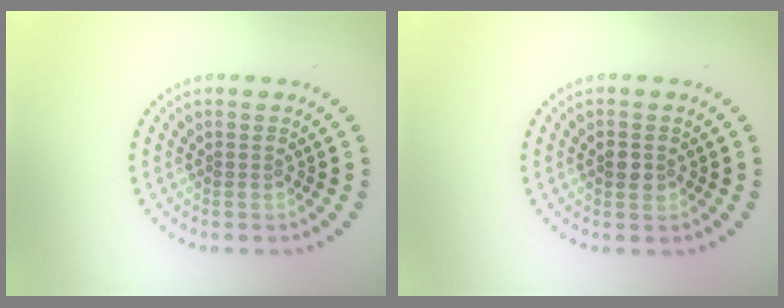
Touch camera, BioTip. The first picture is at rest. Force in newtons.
{"total": 1.7, "press": 1.7, "slide": 0.0}